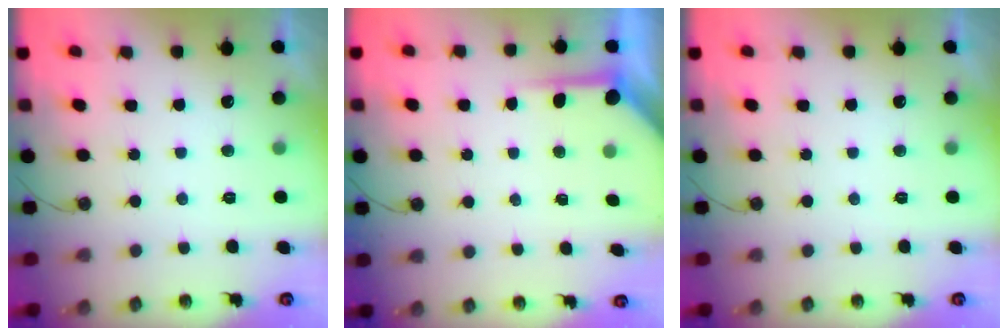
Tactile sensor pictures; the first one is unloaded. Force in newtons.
{"total": 4.5, "press": 4.5, "slide": 0.3}
{"total": 0.0}